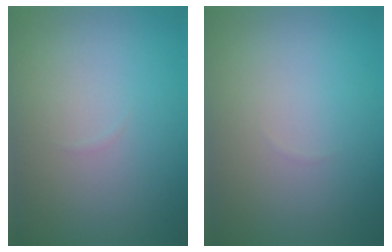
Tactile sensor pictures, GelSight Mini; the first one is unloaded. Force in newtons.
{"total": 0.0}